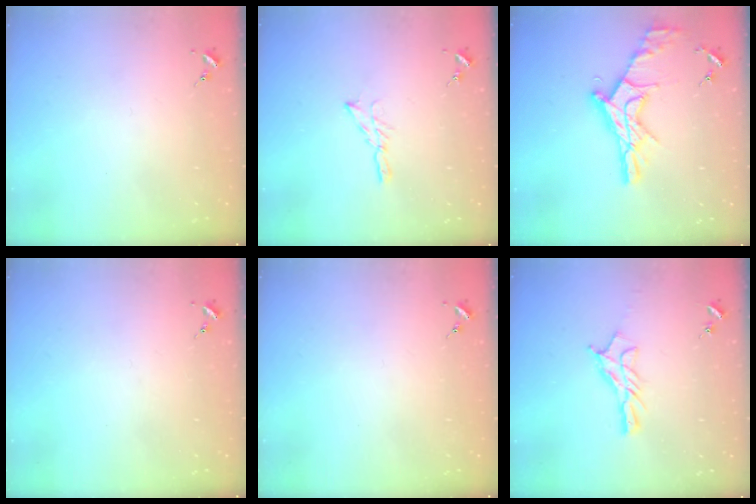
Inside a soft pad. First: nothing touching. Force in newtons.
{"total": 6.2, "press": 6.1, "slide": 0.8}
{"total": 17.6, "press": 17.5, "slide": 1.6}
{"total": 0.0}
{"total": 0.0}
{"total": 10.0, "press": 10.0, "slide": 0.7}